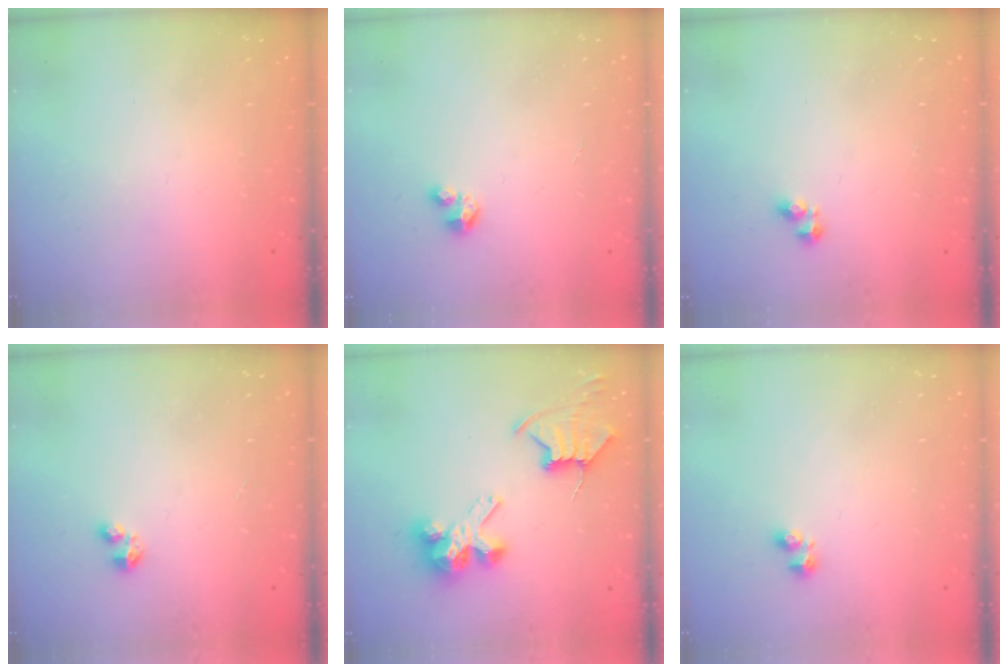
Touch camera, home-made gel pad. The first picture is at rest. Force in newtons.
{"total": 1.9, "press": 1.9, "slide": 0.1}
{"total": 3.2, "press": 3.1, "slide": 0.4}
{"total": 2.7, "press": 2.7, "slide": 0.4}
{"total": 9.8, "press": 9.7, "slide": 1.2}
{"total": 2.2, "press": 2.2, "slide": 0.5}